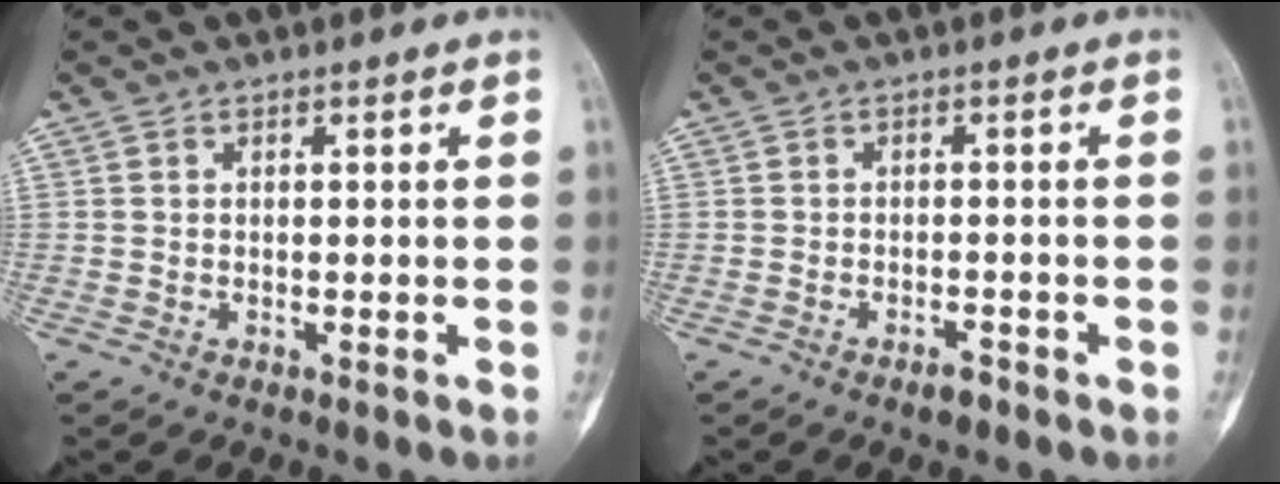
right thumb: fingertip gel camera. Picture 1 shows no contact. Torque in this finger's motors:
{"motor_torque": [0.30, -0.17, 0.08, -0.45, 0.01]}